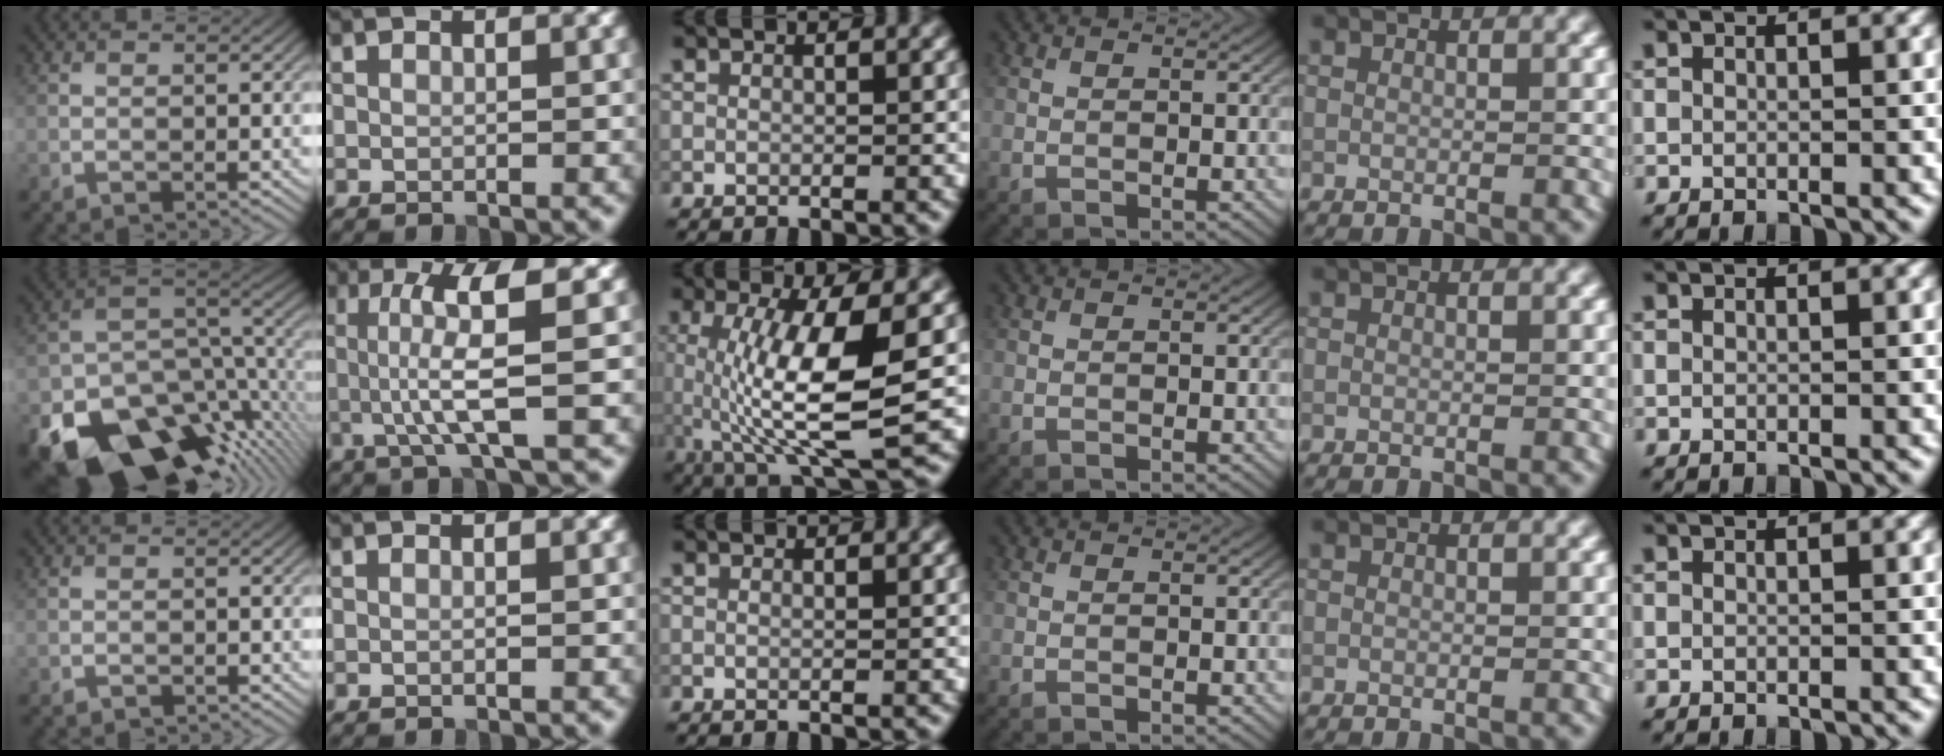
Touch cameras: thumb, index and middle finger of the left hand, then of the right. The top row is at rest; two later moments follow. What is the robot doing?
{"motion": "lift_and_place", "object": "calculator"}